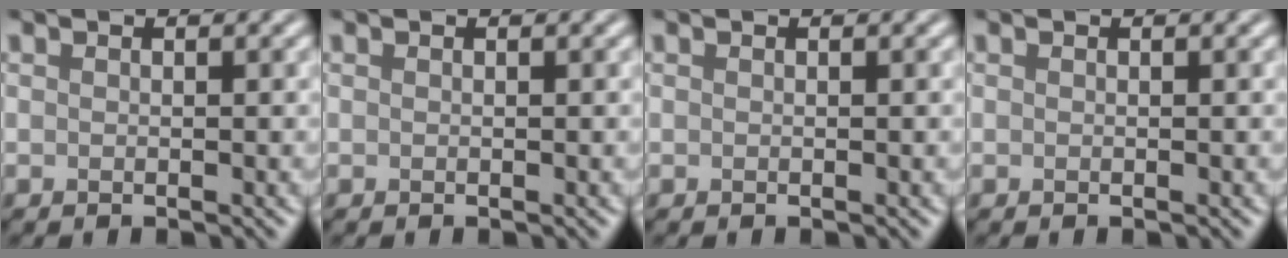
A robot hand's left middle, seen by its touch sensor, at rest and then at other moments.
{"total": 0.0}
{"total": 0.0}
{"total": 0.0}